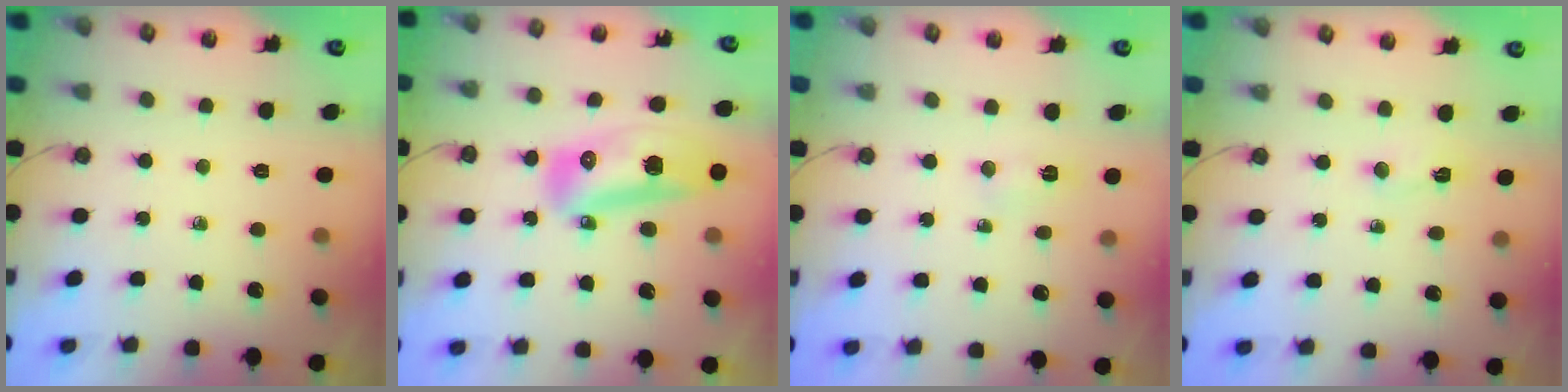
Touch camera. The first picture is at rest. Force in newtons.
{"total": 22.7, "press": 17.5, "slide": 14.5}
{"total": 2.8, "press": 2.8, "slide": 0.2}
{"total": 2.0, "press": 1.9, "slide": 0.6}